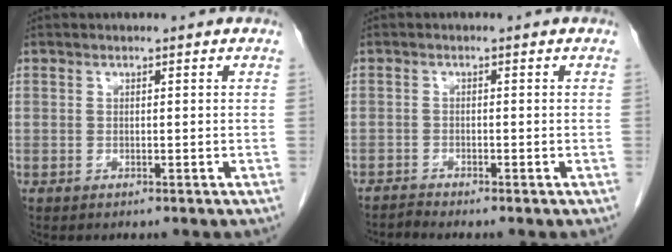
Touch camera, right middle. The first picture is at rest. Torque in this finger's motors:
{"motor_torque": [-0.41, -0.17, -0.05, -0.01]}